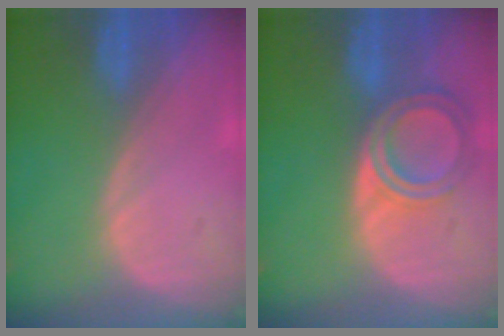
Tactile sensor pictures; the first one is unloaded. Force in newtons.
{"total": 6.5, "press": 5.8, "slide": 2.9}